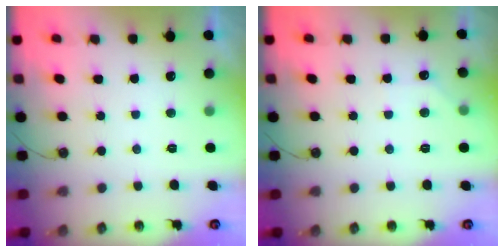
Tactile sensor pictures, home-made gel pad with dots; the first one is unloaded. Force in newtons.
{"total": 3.3, "press": 3.3, "slide": 0.5}